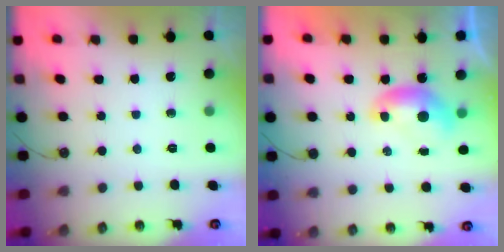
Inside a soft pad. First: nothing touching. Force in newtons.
{"total": 0.0}